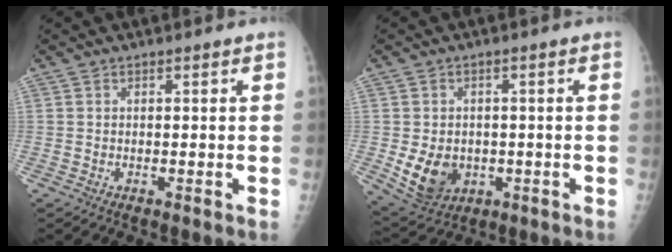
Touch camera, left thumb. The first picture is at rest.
{"total": 9.9, "force": [-1.9, 7.8, 5.7], "torque": [-0.083, 0.000, -0.009]}